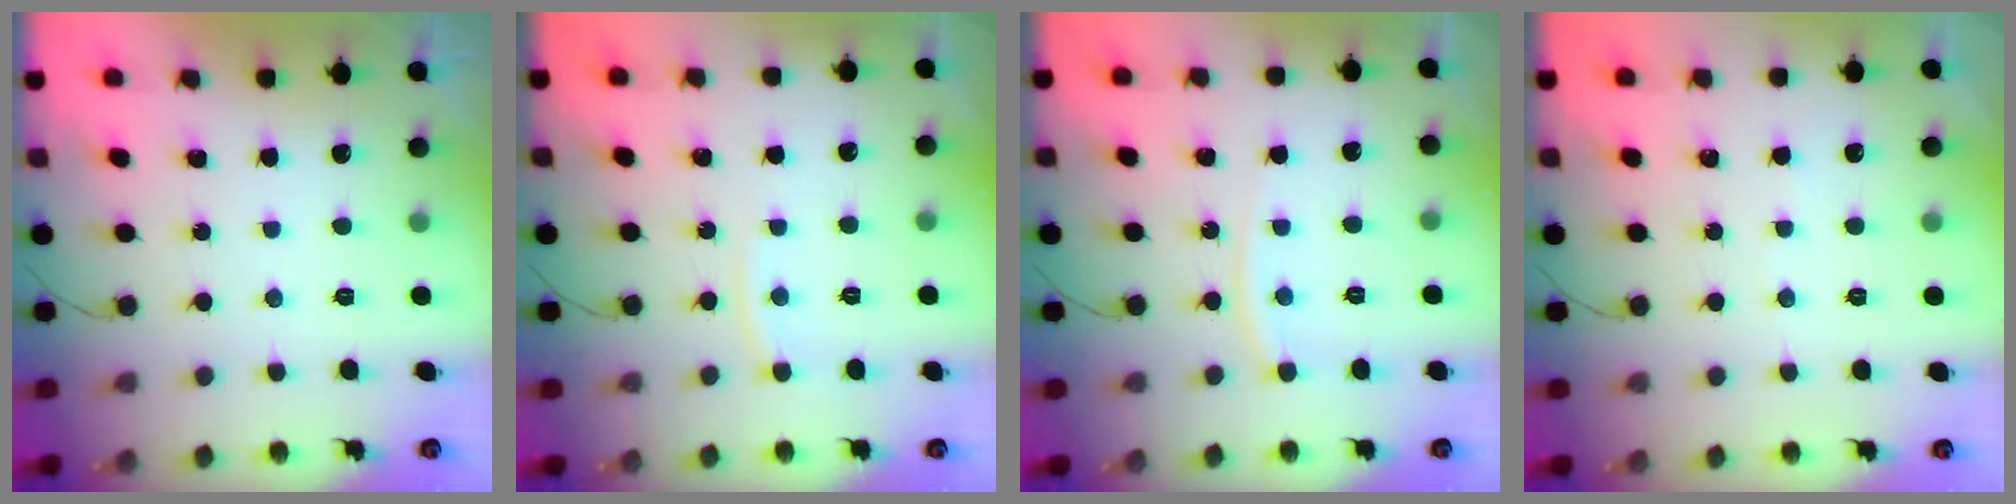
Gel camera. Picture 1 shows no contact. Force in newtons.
{"total": 4.1, "press": 4.1, "slide": 0.2}
{"total": 6.1, "press": 6.1, "slide": 0.8}
{"total": 1.8, "press": 1.7, "slide": 0.2}